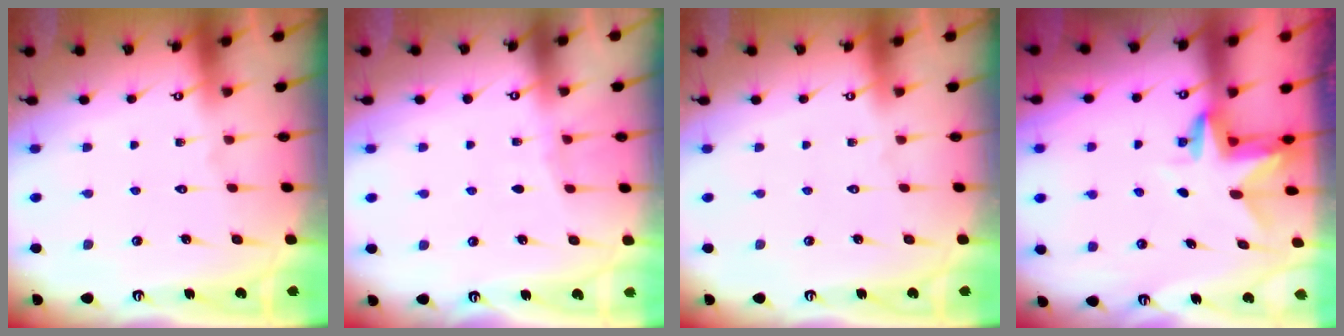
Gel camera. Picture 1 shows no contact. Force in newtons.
{"total": 3.7, "press": 3.6, "slide": 0.5}
{"total": 0.0}
{"total": 2.9, "press": 2.9, "slide": 0.2}